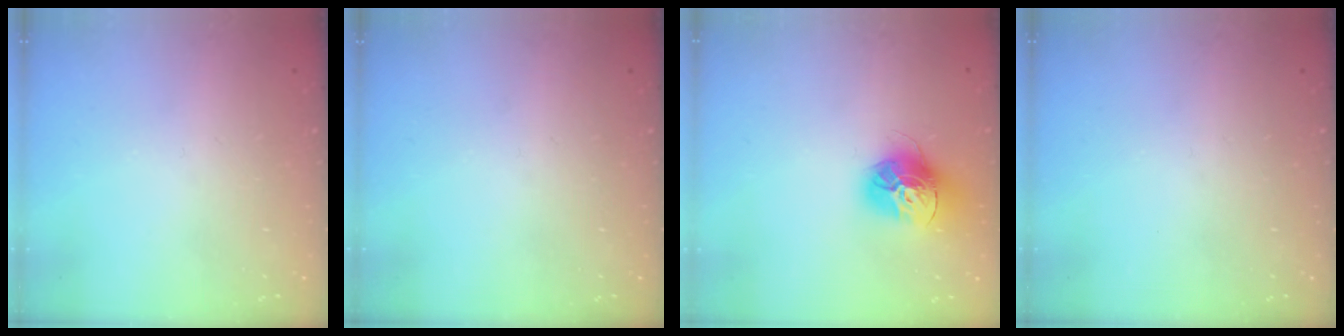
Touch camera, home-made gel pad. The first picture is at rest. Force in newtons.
{"total": 0.0}
{"total": 14.7, "press": 14.6, "slide": 1.4}
{"total": 0.0}